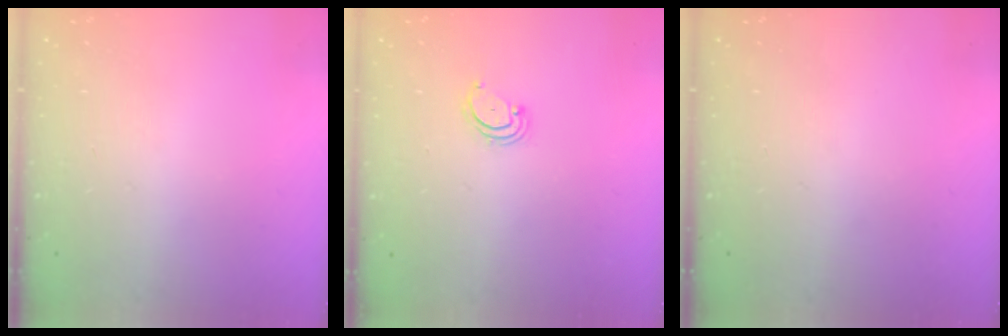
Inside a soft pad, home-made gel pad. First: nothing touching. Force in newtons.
{"total": 2.9, "press": 2.9, "slide": 0.3}
{"total": 0.0}